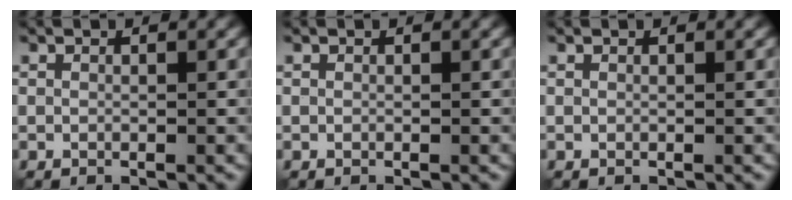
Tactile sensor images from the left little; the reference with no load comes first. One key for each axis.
{"total": 0.0}
{"total": 0.0}